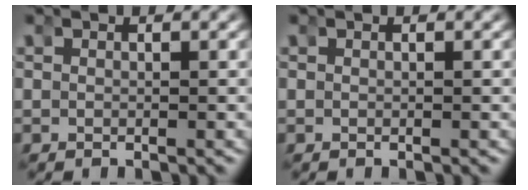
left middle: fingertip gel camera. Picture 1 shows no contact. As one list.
[{"total": 0.0}]